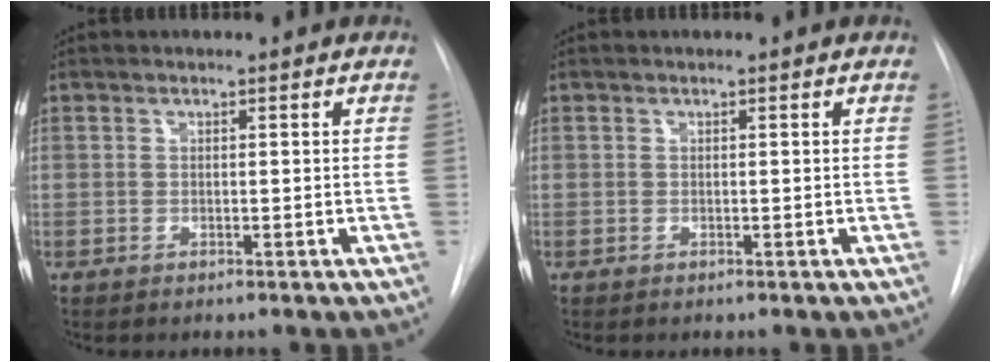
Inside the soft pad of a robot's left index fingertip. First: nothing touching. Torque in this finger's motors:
{"motor_torque": [0.00, 0.00, 0.00, 0.00]}